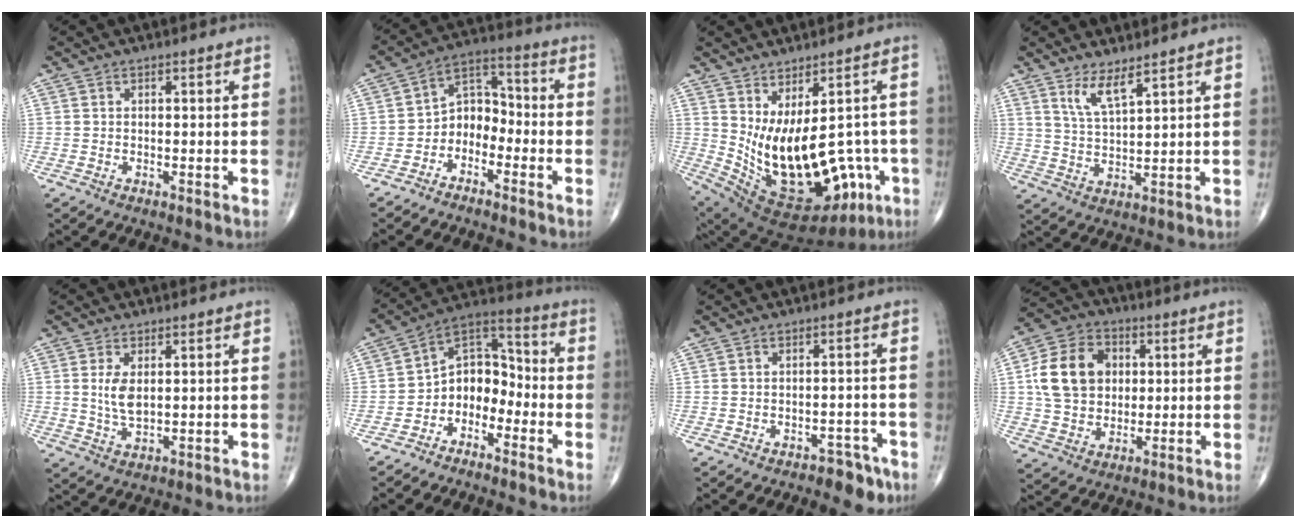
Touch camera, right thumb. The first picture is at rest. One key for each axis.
{"total": 7.4, "fx": -3.3, "fy": 5.4, "fz": 3.8, "tx": -0.036, "ty": 0.055, "tz": -0.075}
{"total": 21.4, "fx": -3.2, "fy": 11.2, "fz": 18.0, "tx": -0.287, "ty": -0.013, "tz": -0.007}
{"total": 5.4, "fx": 3.8, "fy": 1.0, "fz": 3.7, "tx": -0.073, "ty": -0.036, "tz": 0.079}
{"total": 4.9, "fx": 0.9, "fy": 2.5, "fz": 4.1, "tx": -0.080, "ty": -0.011, "tz": 0.022}
{"total": 9.5, "fx": -3.8, "fy": 7.1, "fz": 5.1, "tx": -0.048, "ty": 0.074, "tz": -0.086}
{"total": 4.7, "fx": -3.3, "fy": 2.6, "fz": 2.2, "tx": -0.011, "ty": 0.022, "tz": -0.042}
{"total": 14.4, "fx": 2.3, "fy": 11.4, "fz": 8.6, "tx": -0.133, "ty": 0.010, "tz": 0.040}